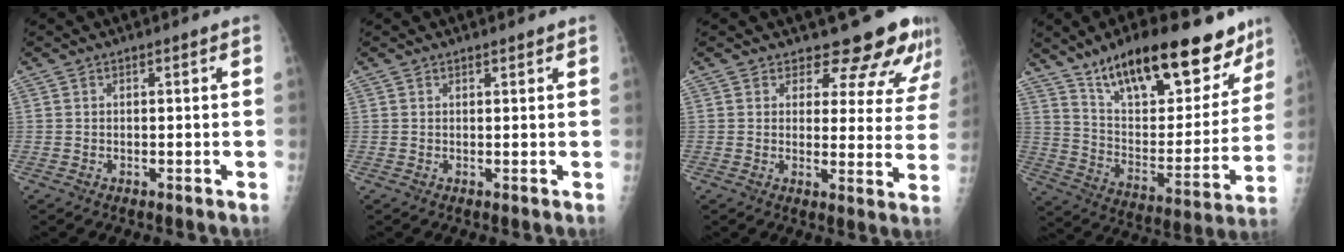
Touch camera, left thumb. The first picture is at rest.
{"total": 1.0, "force": [0.8, 0.3, 0.4], "torque": [-0.004, -0.003, 0.011]}
{"total": 12.7, "force": [11.6, 4.3, 2.7], "torque": [0.013, -0.091, 0.120]}
{"total": 26.3, "force": [18.5, 9.9, 16.0], "torque": [-0.194, -0.066, 0.292]}